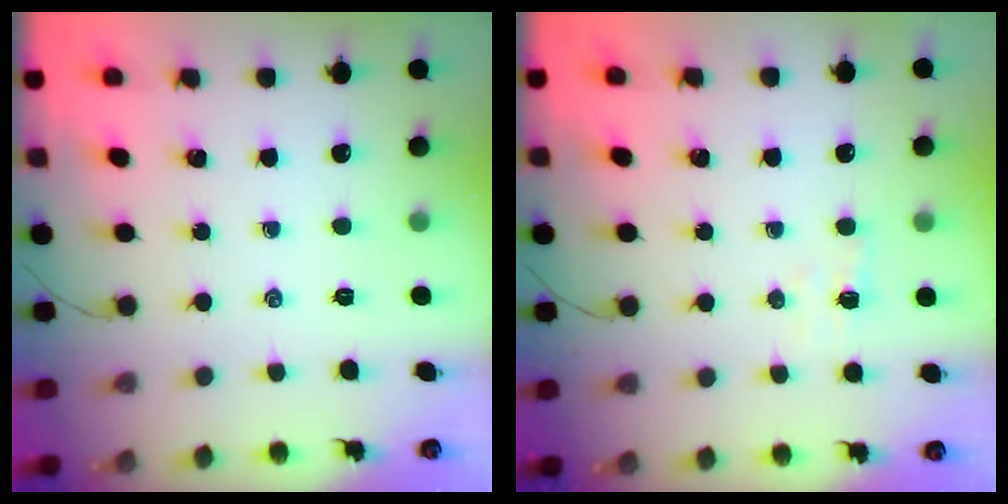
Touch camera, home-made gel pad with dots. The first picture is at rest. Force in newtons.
{"total": 3.3, "press": 3.2, "slide": 0.8}